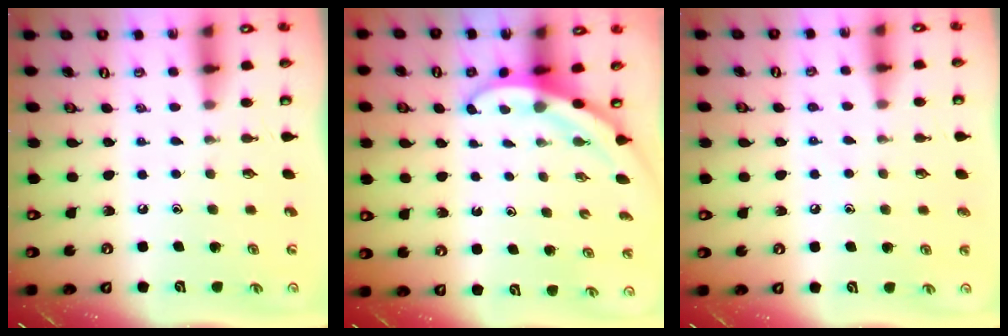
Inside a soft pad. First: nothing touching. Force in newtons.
{"total": 3.1, "press": 3.1, "slide": 0.1}
{"total": 5.6, "press": 5.6, "slide": 0.6}